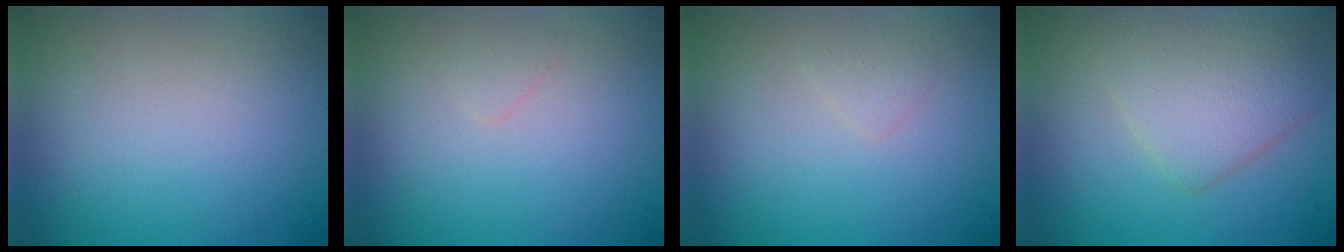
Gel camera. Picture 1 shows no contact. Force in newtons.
{"total": 0.6, "press": 0.6, "slide": 0.1}
{"total": 0.8, "press": 0.8, "slide": 0.1}
{"total": 4.8, "press": 4.8, "slide": 0.1}